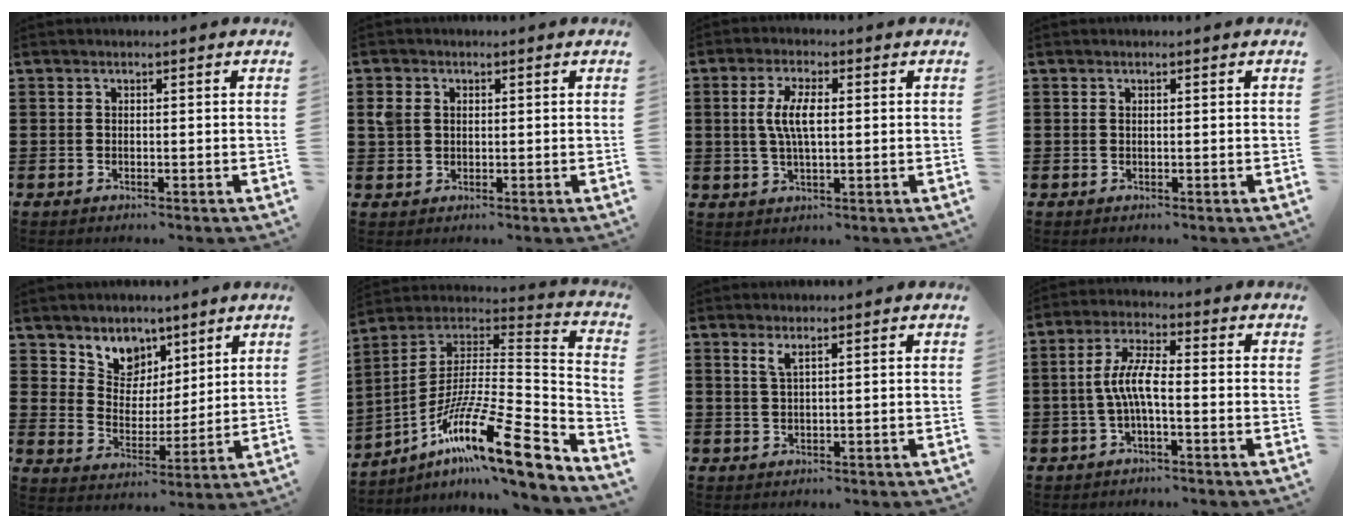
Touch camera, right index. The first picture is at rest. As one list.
[{"total": 2.7, "force": [0.7, 2.1, 1.5], "torque": [-0.043, 0.006, 0.011]}, {"total": 5.8, "force": [0.5, 2.1, 5.4], "torque": [-0.120, 0.002, 0.001]}, {"total": 0.0}, {"total": 6.4, "force": [4.6, 4.5, 0.0], "torque": [-0.034, -0.031, 0.084]}, {"total": 17.8, "force": [-10.7, 2.9, 13.9], "torque": [-0.245, -0.003, -0.192]}, {"total": 1.9, "force": [1.2, 0.3, 1.4], "torque": [-0.031, 0.002, 0.020]}, {"total": 6.2, "force": [-1.0, 1.7, 5.9], "torque": [-0.125, -0.001, -0.025]}]